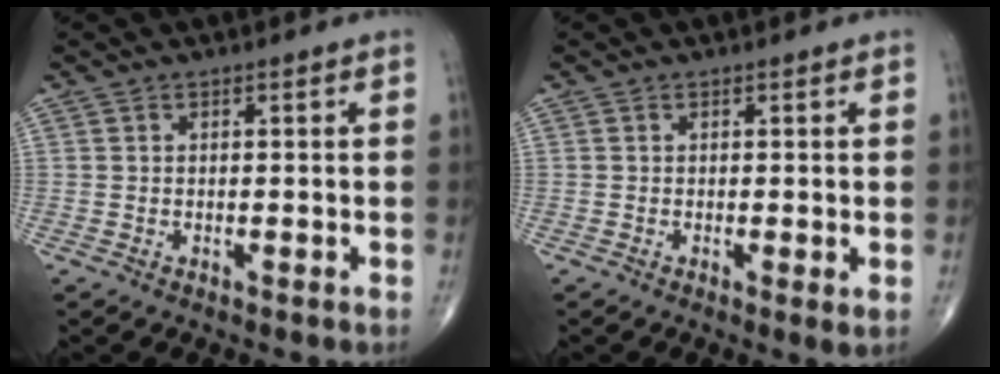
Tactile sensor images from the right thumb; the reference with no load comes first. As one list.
[{"total": 1.6, "force": [0.0, 0.2, 1.6], "torque": [-0.027, -0.008, -0.002]}]